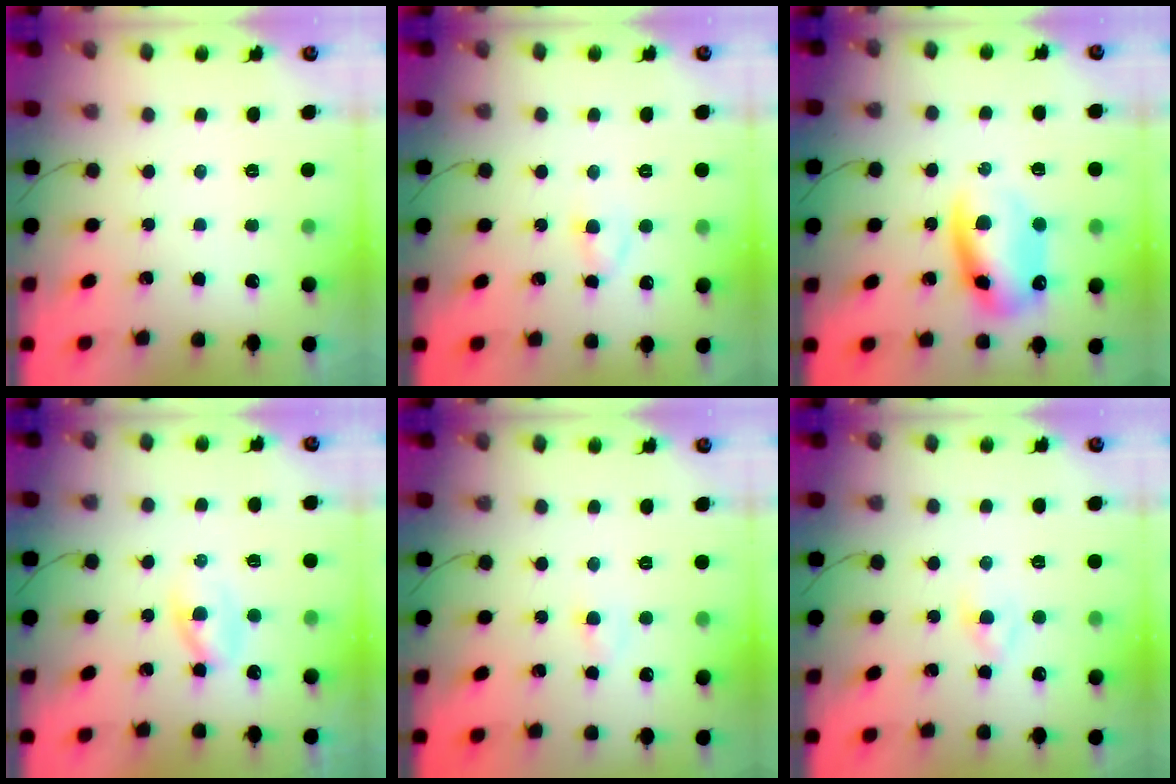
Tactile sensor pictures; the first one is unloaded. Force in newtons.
{"total": 2.8, "press": 2.5, "slide": 1.2}
{"total": 11.6, "press": 11.3, "slide": 2.4}
{"total": 2.9, "press": 2.7, "slide": 1.1}
{"total": 2.5, "press": 2.3, "slide": 1.1}
{"total": 1.9, "press": 1.7, "slide": 0.8}